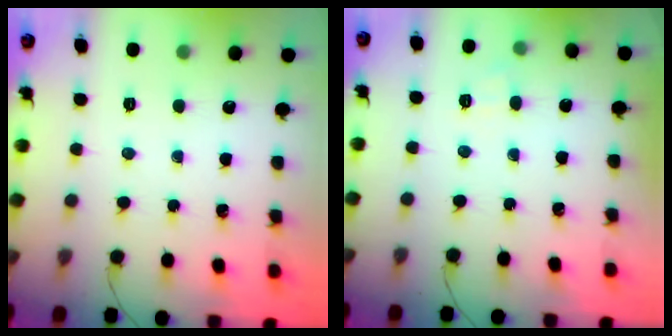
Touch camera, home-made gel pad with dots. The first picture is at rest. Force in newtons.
{"total": 5.7, "press": 5.4, "slide": 1.6}